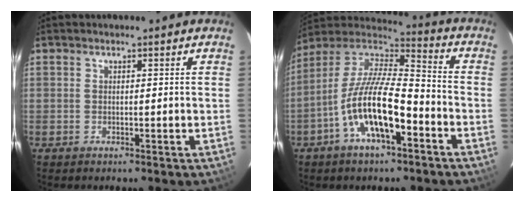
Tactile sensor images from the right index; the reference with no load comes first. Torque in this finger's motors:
{"motor_torque": [0.73, -0.36, 1.05, 0.21]}